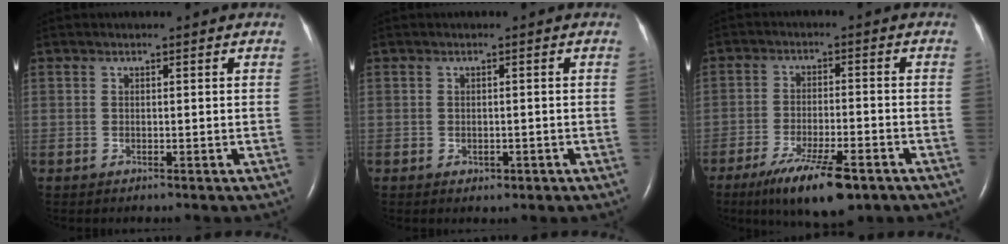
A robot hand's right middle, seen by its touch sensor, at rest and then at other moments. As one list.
[{"total": 1.3, "force": [-0.6, 1.0, 0.7], "torque": [-0.010, 0.001, -0.002]}, {"total": 11.0, "force": [-7.0, 2.2, 8.1], "torque": [-0.145, -0.022, -0.112]}]